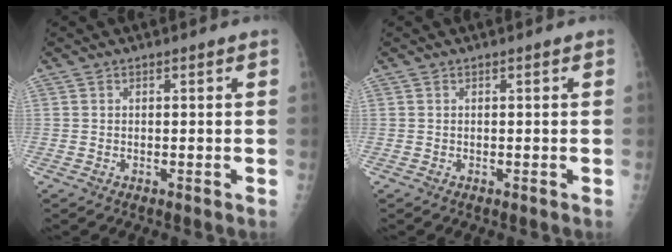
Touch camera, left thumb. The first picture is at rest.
{"total": 0.0}